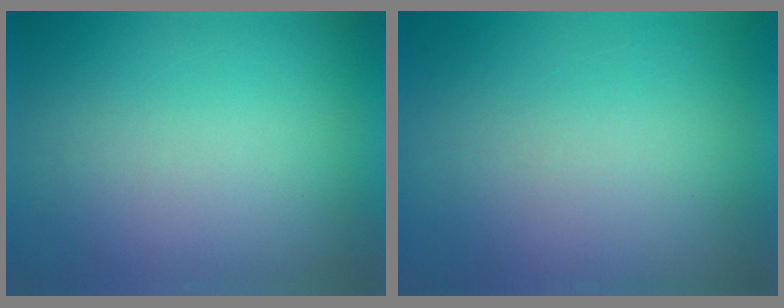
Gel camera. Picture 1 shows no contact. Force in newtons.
{"total": 8.4}